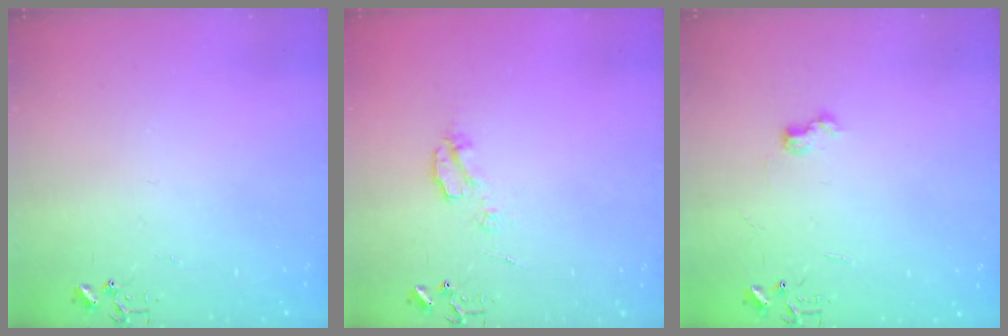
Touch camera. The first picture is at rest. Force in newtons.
{"total": 5.1, "press": 5.0, "slide": 0.7}
{"total": 6.0, "press": 6.0, "slide": 0.7}